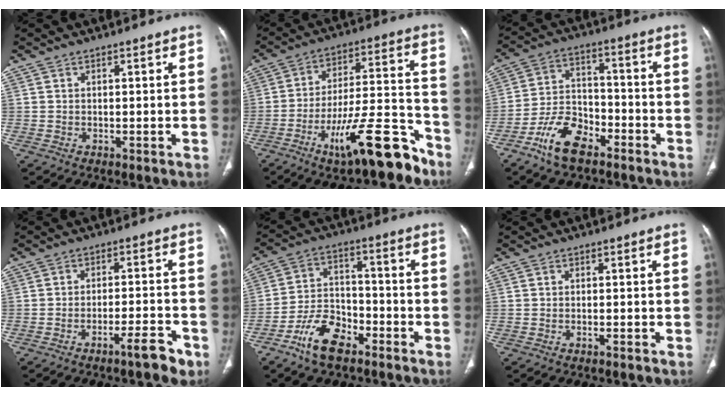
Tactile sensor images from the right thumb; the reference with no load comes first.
{"total": 18.4, "force": [-11.7, 4.9, 13.3], "torque": [-0.207, 0.082, -0.193]}
{"total": 11.3, "force": [-7.2, 5.9, 6.4], "torque": [-0.117, 0.046, -0.140]}
{"total": 5.9, "force": [-4.1, 1.2, 4.1], "torque": [-0.062, 0.030, -0.061]}
{"total": 10.7, "force": [-6.9, 5.6, 6.0], "torque": [-0.107, 0.044, -0.132]}
{"total": 1.0, "force": [-0.8, 0.2, 0.5], "torque": [-0.017, 0.005, -0.008]}